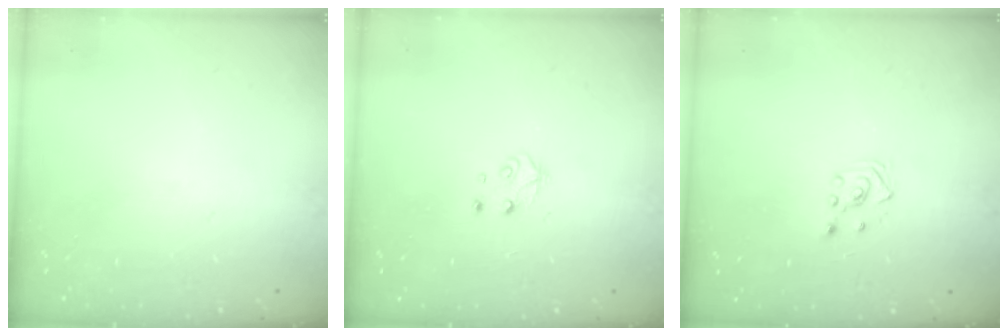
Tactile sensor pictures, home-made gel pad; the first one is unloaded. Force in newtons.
{"total": 4.9, "press": 4.8, "slide": 0.6}
{"total": 2.5, "press": 2.3, "slide": 1.0}